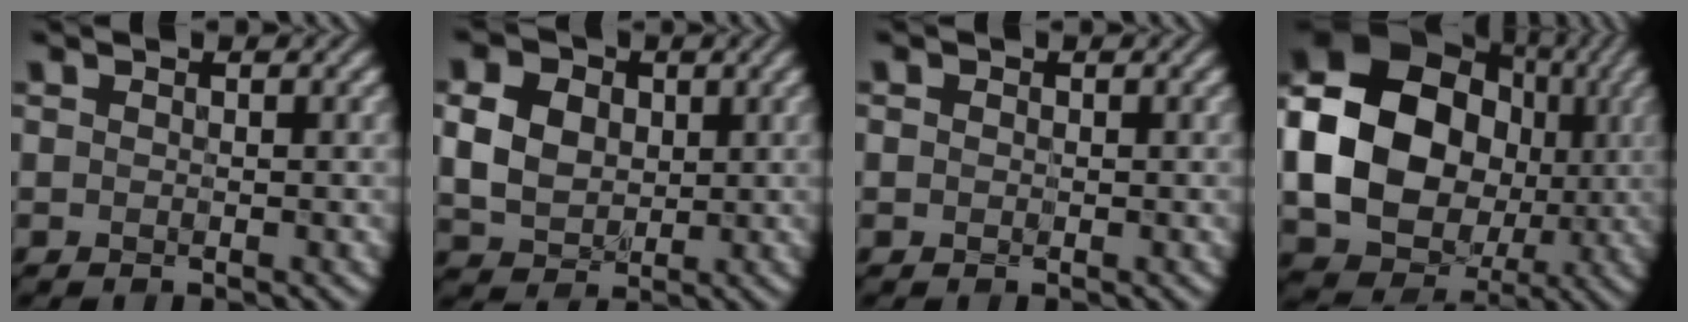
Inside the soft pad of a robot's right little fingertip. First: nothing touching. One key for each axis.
{"total": 7.8, "fx": 1.8, "fy": 6.2, "fz": 4.4, "tx": -0.113, "ty": 0.027, "tz": 0.026}
{"total": 0.0}
{"total": 15.4, "fx": -0.5, "fy": 12.6, "fz": 8.9, "tx": -0.178, "ty": -0.007, "tz": -0.010}